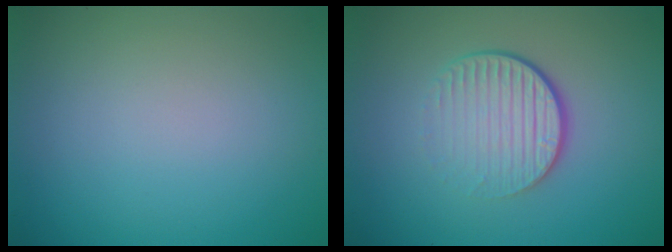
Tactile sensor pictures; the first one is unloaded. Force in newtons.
{"total": 4.4, "press": 2.7, "slide": 3.5}